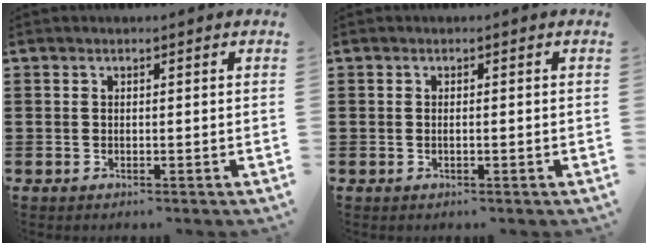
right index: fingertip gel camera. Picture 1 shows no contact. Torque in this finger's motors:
{"motor_torque": [-0.28, 0.35, 0.02, 0.00]}